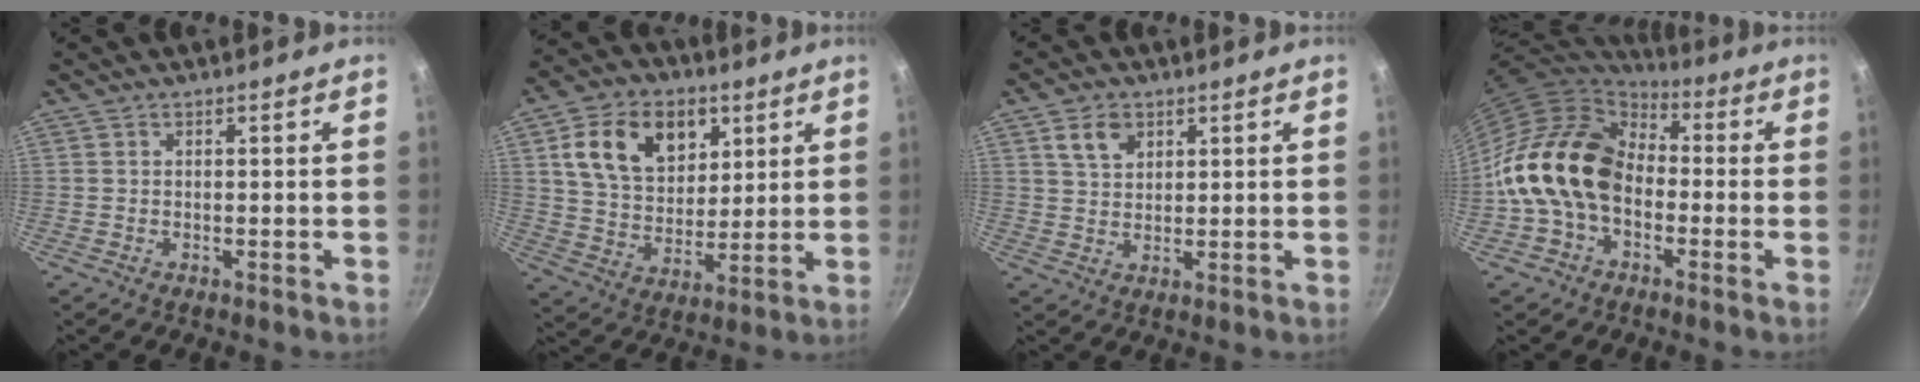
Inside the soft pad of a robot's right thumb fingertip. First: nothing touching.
{"total": 16.5, "force": [6.3, 11.5, 10.0], "torque": [-0.142, -0.015, 0.106]}
{"total": 5.3, "force": [2.5, 3.6, 2.9], "torque": [-0.042, -0.007, 0.048]}
{"total": 17.3, "force": [-2.2, 12.5, 11.7], "torque": [-0.183, 0.047, -0.057]}